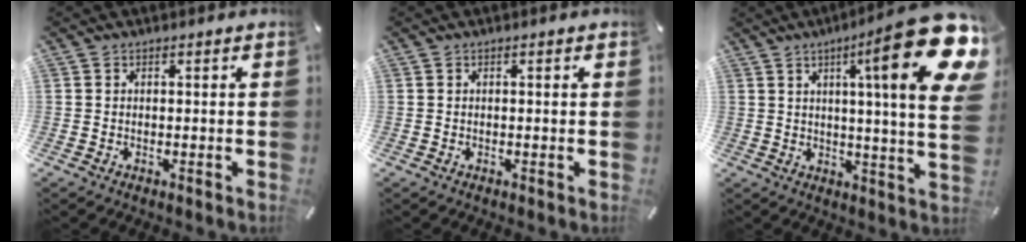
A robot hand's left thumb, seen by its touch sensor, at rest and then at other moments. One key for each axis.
{"total": 0.7, "fx": 0.0, "fy": 0.2, "fz": 0.7, "tx": -0.013, "ty": 0.001, "tz": -0.001}
{"total": 25.4, "fx": 10.2, "fy": 3.6, "fz": 23.0, "tx": -0.338, "ty": -0.062, "tz": 0.146}